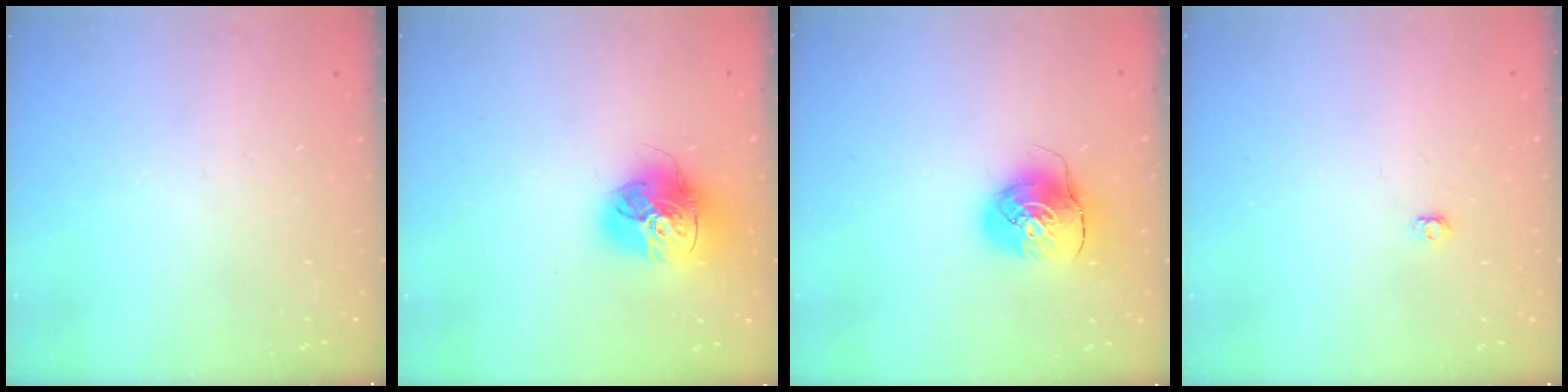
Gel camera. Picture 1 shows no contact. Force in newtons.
{"total": 16.9, "press": 16.9, "slide": 1.7}
{"total": 10.3, "press": 10.3, "slide": 0.5}
{"total": 2.9, "press": 2.9, "slide": 0.3}